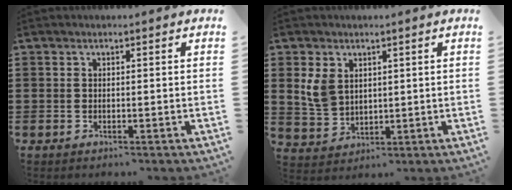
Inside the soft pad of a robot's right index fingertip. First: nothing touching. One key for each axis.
{"total": 5.1, "fx": 2.0, "fy": 3.8, "fz": 2.8, "tx": -0.080, "ty": 0.007, "tz": 0.033}